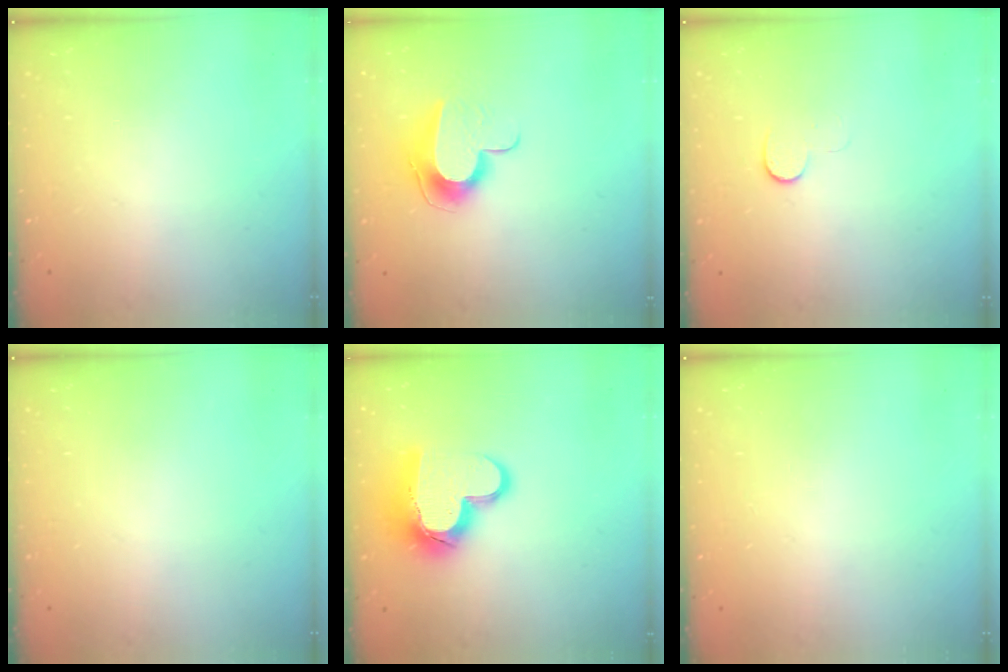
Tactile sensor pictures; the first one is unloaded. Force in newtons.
{"total": 10.4, "press": 10.4, "slide": 0.5}
{"total": 5.1, "press": 5.1, "slide": 0.5}
{"total": 0.0}
{"total": 15.4, "press": 15.4, "slide": 1.3}
{"total": 0.7, "press": 0.7, "slide": 0.1}